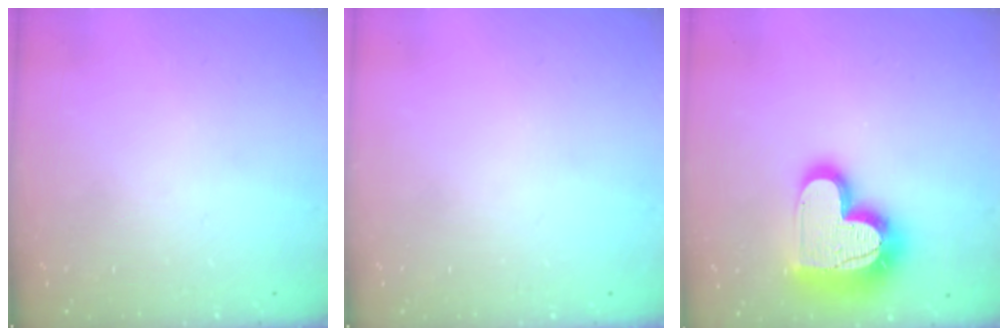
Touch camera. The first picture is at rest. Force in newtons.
{"total": 0.0}
{"total": 21.1, "press": 21.0, "slide": 1.9}